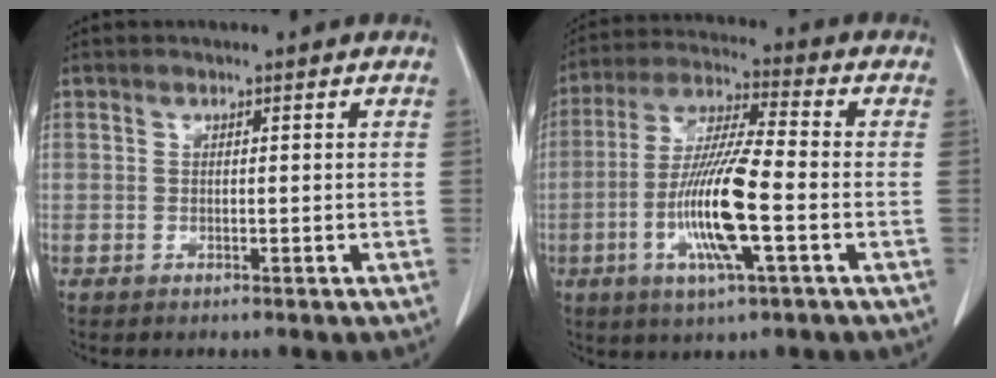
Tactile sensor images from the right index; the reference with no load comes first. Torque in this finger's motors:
{"motor_torque": [2.05, -0.09, 0.96, 0.19]}